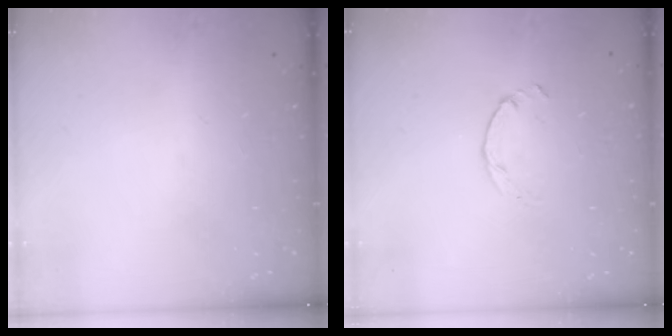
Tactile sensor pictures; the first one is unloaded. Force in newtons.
{"total": 0.0}